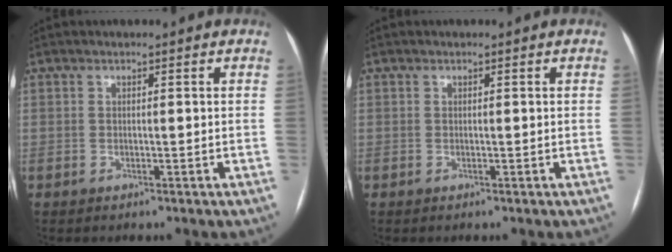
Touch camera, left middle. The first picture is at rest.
{"total": 0.0}